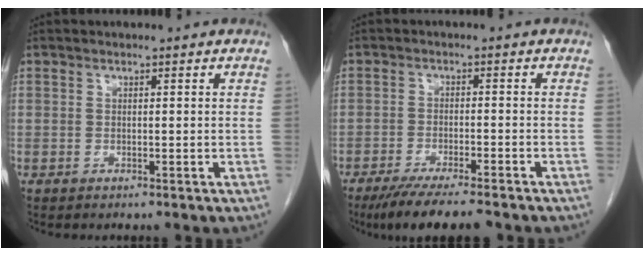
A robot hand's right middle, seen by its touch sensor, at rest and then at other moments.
{"total": 9.5, "force": [-7.7, 0.8, 5.5], "torque": [-0.083, -0.022, -0.120]}